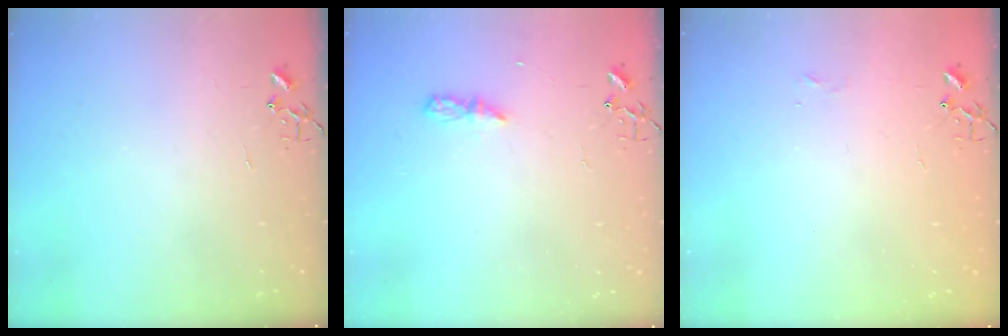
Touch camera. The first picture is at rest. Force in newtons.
{"total": 4.9, "press": 4.9, "slide": 0.6}
{"total": 3.9, "press": 3.8, "slide": 0.6}